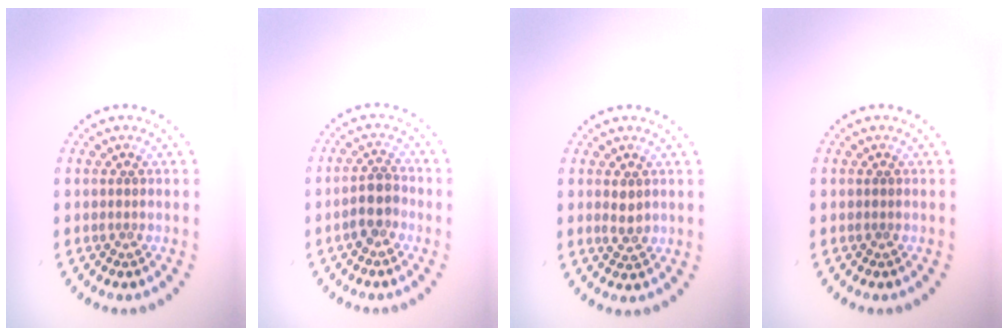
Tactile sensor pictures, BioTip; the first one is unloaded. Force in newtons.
{"total": 2.4, "press": 2.3, "slide": 0.9}
{"total": 1.6, "press": 1.5, "slide": 0.4}
{"total": 0.0}